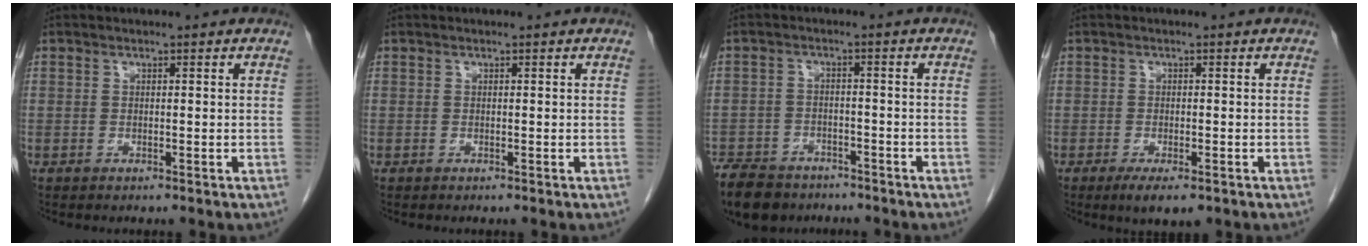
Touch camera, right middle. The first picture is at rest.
{"total": 0.0}
{"total": 9.8, "force": [-7.6, 5.0, 3.5], "torque": [-0.072, -0.005, -0.121]}
{"total": 4.1, "force": [-2.5, 1.4, 3.1], "torque": [-0.049, -0.006, -0.033]}